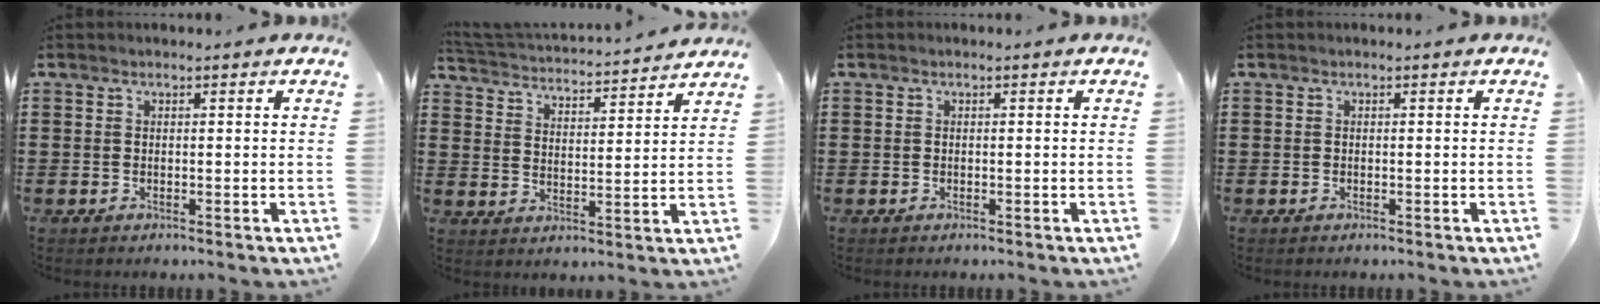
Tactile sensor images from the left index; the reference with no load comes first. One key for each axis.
{"total": 3.1, "fx": 3.1, "fy": -0.3, "fz": 0.0, "tx": -0.023, "ty": -0.032, "tz": 0.046}
{"total": 0.0}
{"total": 0.0}